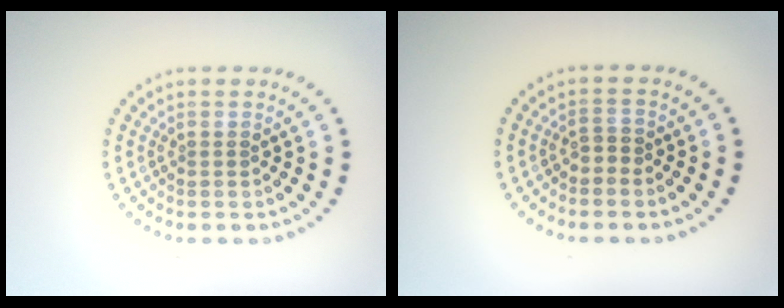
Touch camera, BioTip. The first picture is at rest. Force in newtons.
{"total": 1.1, "press": 0.9, "slide": 0.7}